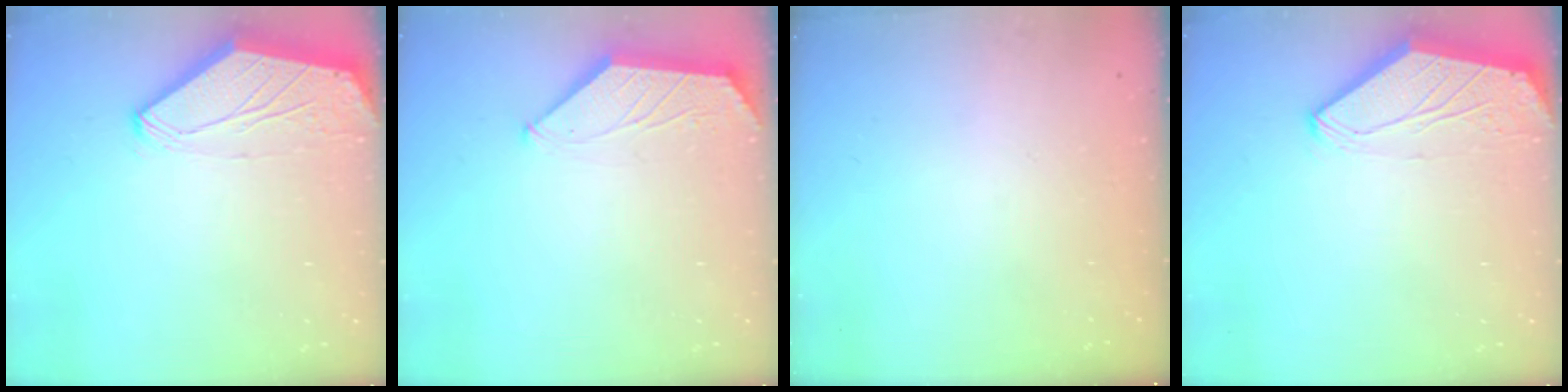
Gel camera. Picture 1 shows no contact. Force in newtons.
{"total": 1.6, "press": 1.6, "slide": 0.3}
{"total": 0.0}
{"total": 0.0}